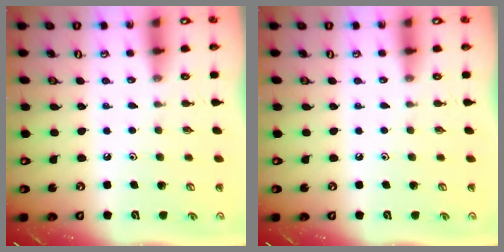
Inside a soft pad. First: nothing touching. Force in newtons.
{"total": 0.0}